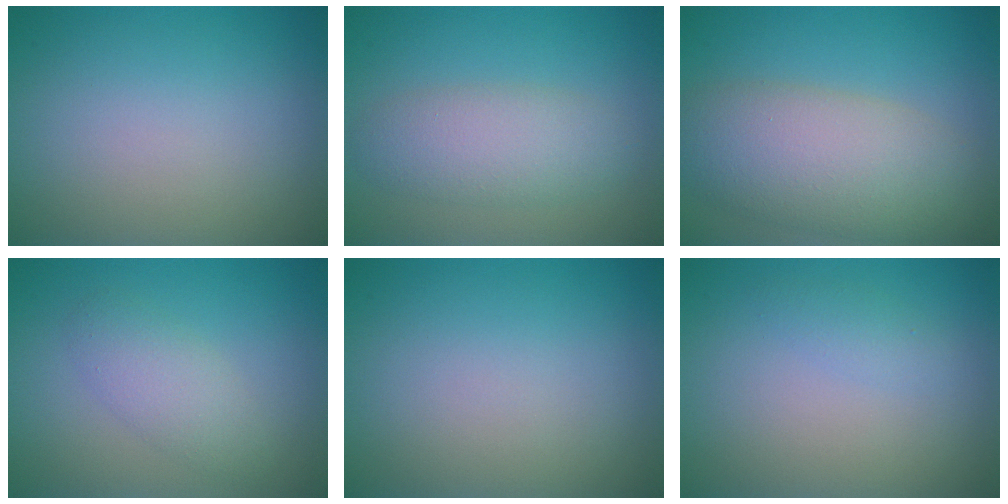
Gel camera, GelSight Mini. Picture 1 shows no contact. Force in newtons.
{"total": 4.0, "press": 4.0, "slide": 0.1}
{"total": 7.7, "press": 7.7, "slide": 0.4}
{"total": 2.8, "press": 2.8, "slide": 0.0}
{"total": 0.0}
{"total": 1.0, "press": 1.0, "slide": 0.0}